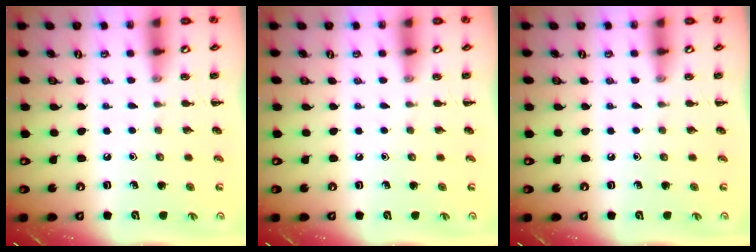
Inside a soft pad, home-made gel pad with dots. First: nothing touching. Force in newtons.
{"total": 0.0}
{"total": 0.0}